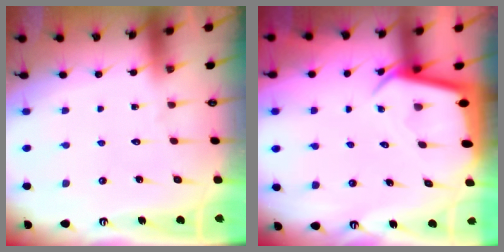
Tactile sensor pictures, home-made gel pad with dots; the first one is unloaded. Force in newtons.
{"total": 3.7, "press": 3.7, "slide": 0.2}